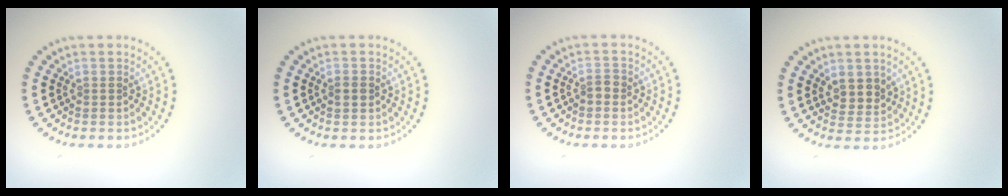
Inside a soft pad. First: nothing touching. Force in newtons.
{"total": 1.2, "press": 1.2, "slide": 0.2}
{"total": 1.1, "press": 1.0, "slide": 0.2}
{"total": 2.4, "press": 2.2, "slide": 1.0}